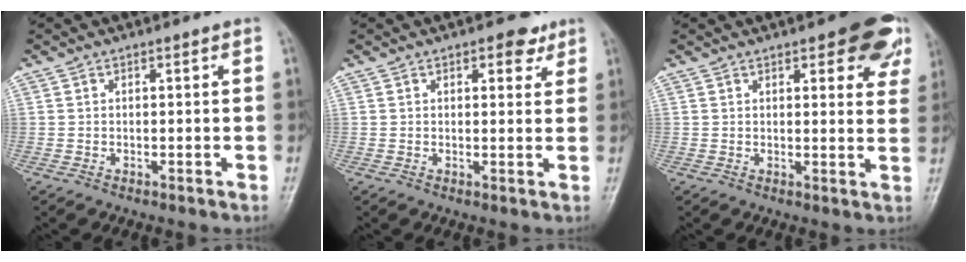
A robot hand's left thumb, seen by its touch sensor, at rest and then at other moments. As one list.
[{"total": 3.9, "force": [2.3, 2.2, 2.4], "torque": [-0.008, -0.007, 0.025]}, {"total": 10.9, "force": [6.0, 4.1, 8.1], "torque": [-0.057, -0.019, 0.067]}]